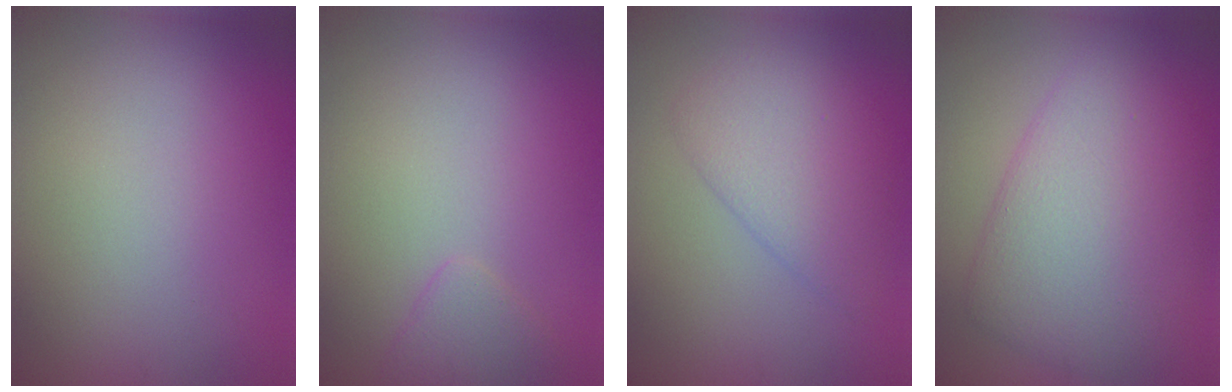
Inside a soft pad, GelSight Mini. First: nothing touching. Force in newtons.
{"total": 1.5, "press": 1.5, "slide": 0.2}
{"total": 3.6, "press": 3.6, "slide": 0.3}
{"total": 7.4, "press": 7.4, "slide": 0.1}